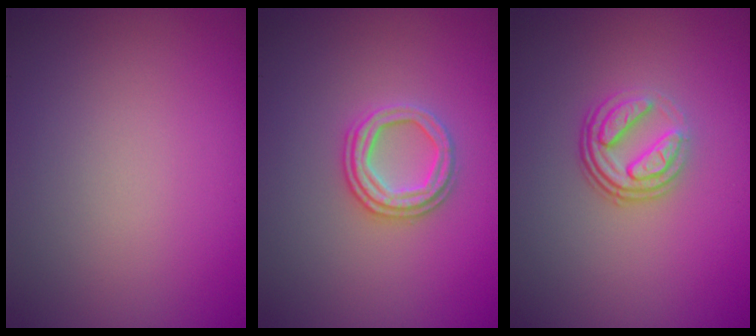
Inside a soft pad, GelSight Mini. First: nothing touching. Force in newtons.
{"total": 2.9, "press": 2.7, "slide": 1.0}
{"total": 3.7, "press": 2.6, "slide": 2.6}